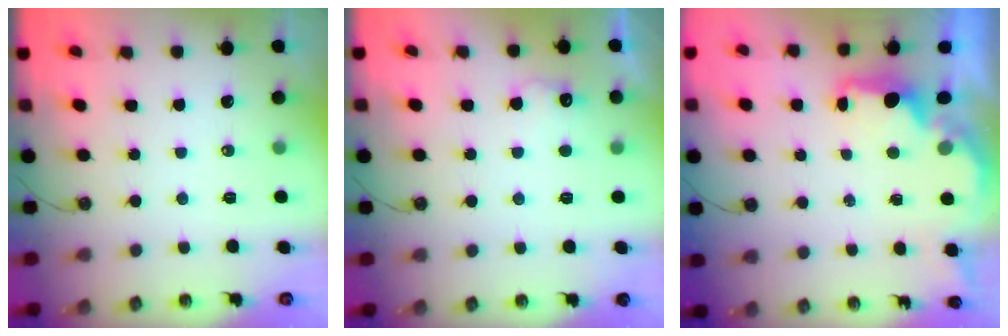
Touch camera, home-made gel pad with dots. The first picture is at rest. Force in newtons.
{"total": 6.7, "press": 6.5, "slide": 1.3}
{"total": 2.0, "press": 1.8, "slide": 0.7}